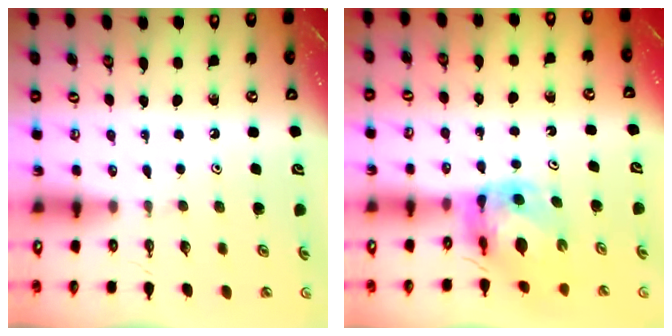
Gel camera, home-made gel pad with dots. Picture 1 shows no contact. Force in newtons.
{"total": 7.0, "press": 7.0, "slide": 0.7}